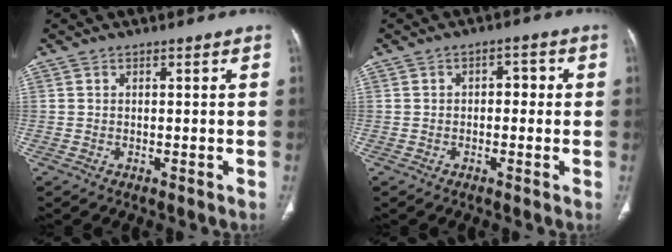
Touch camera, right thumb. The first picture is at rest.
{"total": 3.0, "force": [0.0, 2.0, 2.2], "torque": [-0.014, 0.012, -0.008]}